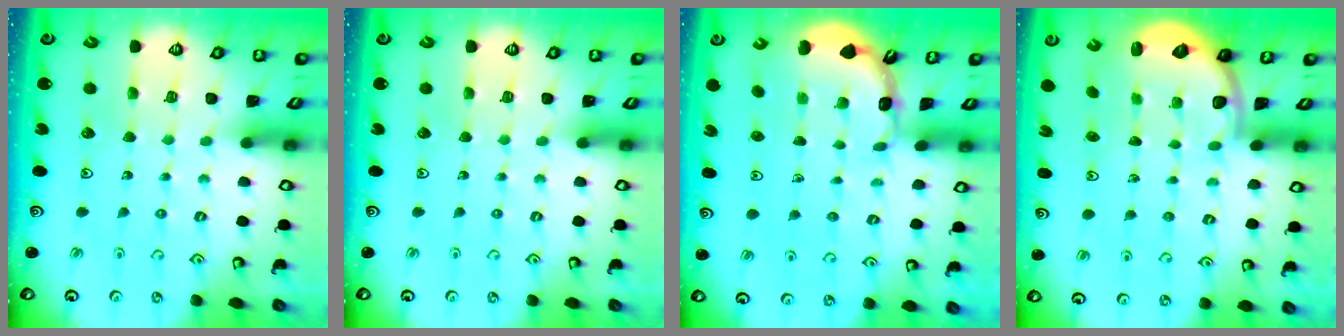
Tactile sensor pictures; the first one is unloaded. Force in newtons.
{"total": 0.0}
{"total": 2.2, "press": 2.2, "slide": 0.1}
{"total": 2.6, "press": 2.3, "slide": 1.2}